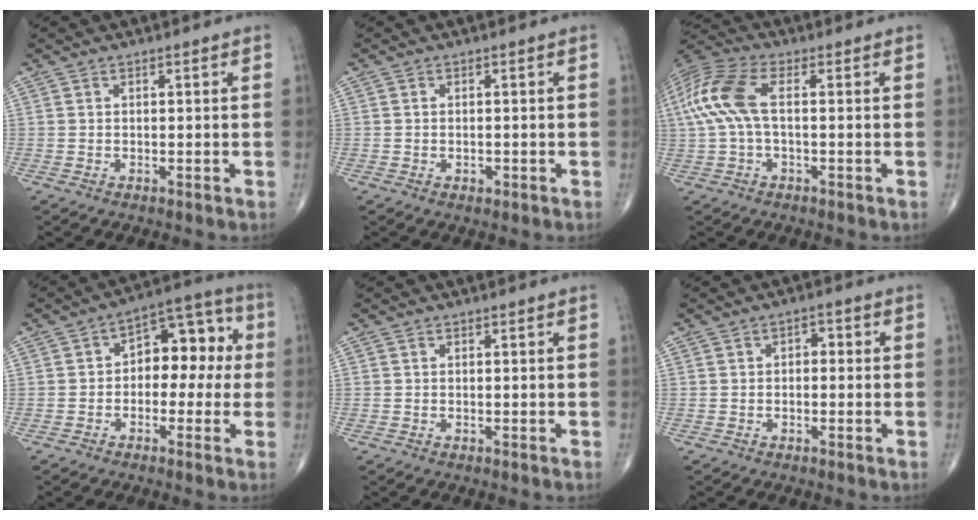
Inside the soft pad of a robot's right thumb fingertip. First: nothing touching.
{"total": 0.9, "force": [-0.3, 0.6, 0.6], "torque": [-0.007, 0.000, -0.004]}
{"total": 11.2, "force": [0.9, 5.1, 9.9], "torque": [-0.245, 0.028, 0.013]}
{"total": 11.2, "force": [0.3, 7.2, 8.7], "torque": [-0.075, 0.043, -0.010]}
{"total": 0.0}
{"total": 2.1, "force": [0.1, 1.4, 1.5], "torque": [-0.008, 0.008, -0.008]}